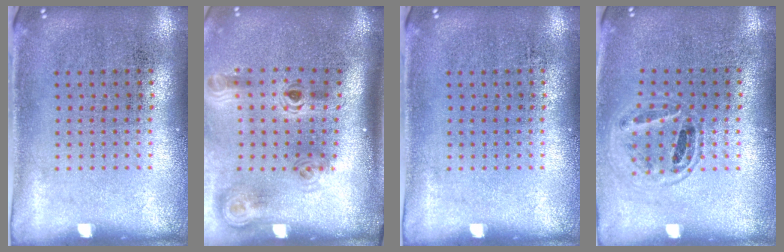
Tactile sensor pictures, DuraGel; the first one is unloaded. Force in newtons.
{"total": 1.9, "press": 1.3, "slide": 1.5}
{"total": 0.0}
{"total": 0.9, "press": 0.9, "slide": 0.1}